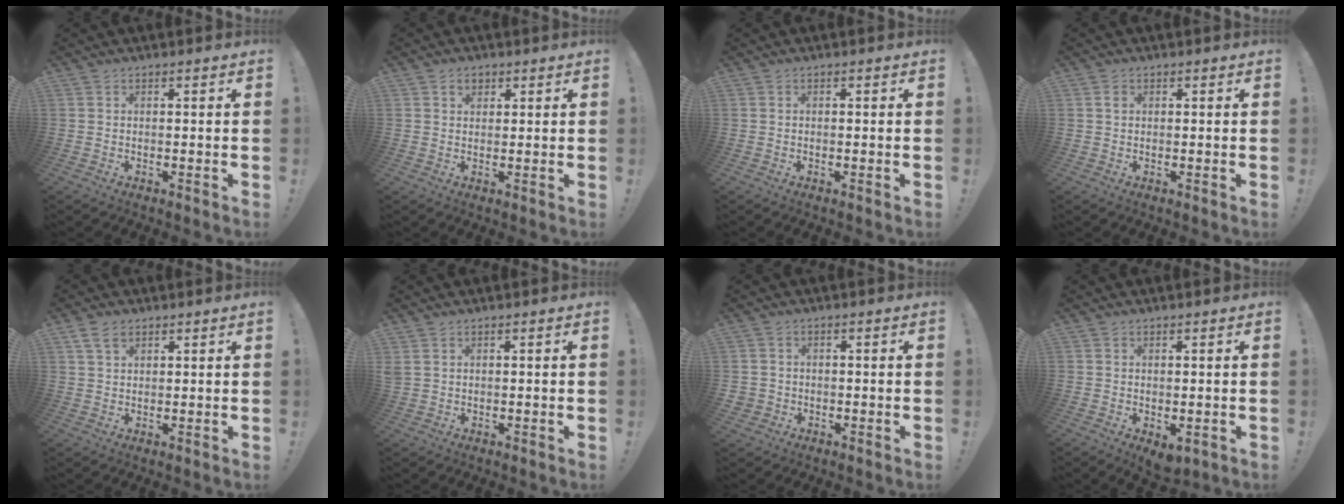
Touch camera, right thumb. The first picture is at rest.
{"total": 3.0, "force": [1.5, 2.2, 1.3], "torque": [-0.013, -0.001, 0.026]}
{"total": 0.0}
{"total": 0.9, "force": [0.3, 0.8, 0.4], "torque": [0.007, -0.002, 0.002]}
{"total": 4.4, "force": [2.8, 2.1, 2.6], "torque": [-0.042, -0.007, 0.051]}
{"total": 1.9, "force": [0.9, 1.3, 1.2], "torque": [-0.029, 0.005, 0.019]}
{"total": 2.2, "force": [-0.3, 2.1, 0.8], "torque": [-0.008, 0.000, -0.005]}
{"total": 2.7, "force": [-0.4, 1.5, 2.2], "torque": [-0.029, 0.005, -0.001]}